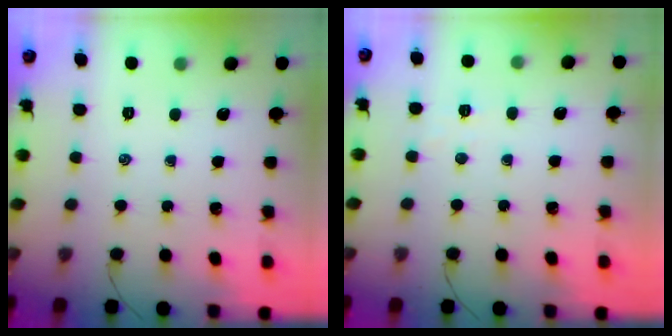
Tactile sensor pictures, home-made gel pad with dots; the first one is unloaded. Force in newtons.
{"total": 2.6, "press": 2.4, "slide": 0.8}